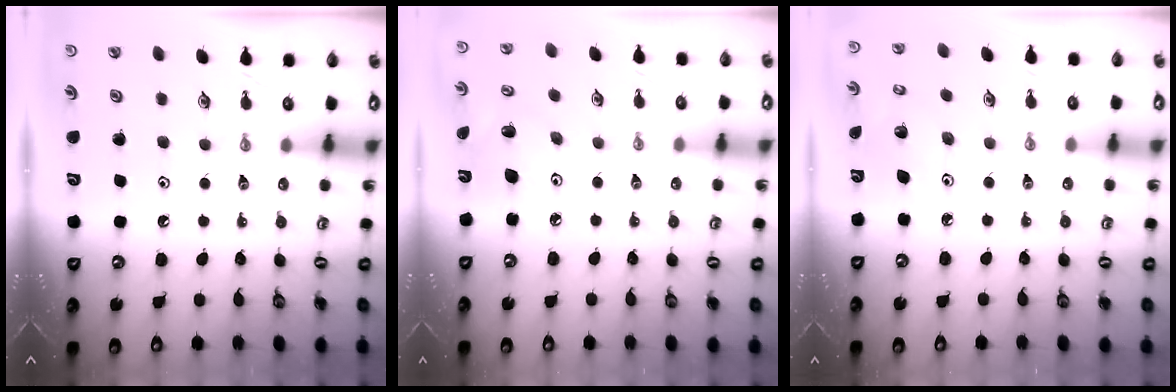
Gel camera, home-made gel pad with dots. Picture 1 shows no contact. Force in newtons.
{"total": 9.0, "press": 8.8, "slide": 1.4}
{"total": 2.4, "press": 2.4, "slide": 0.1}